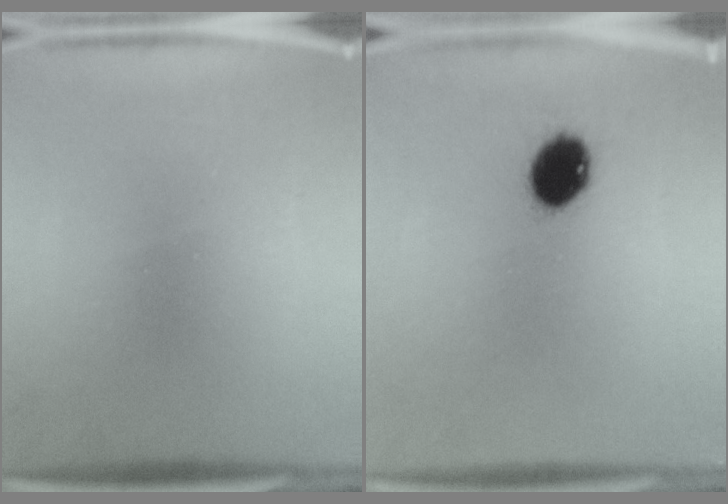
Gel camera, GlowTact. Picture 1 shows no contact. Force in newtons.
{"total": 7.8}